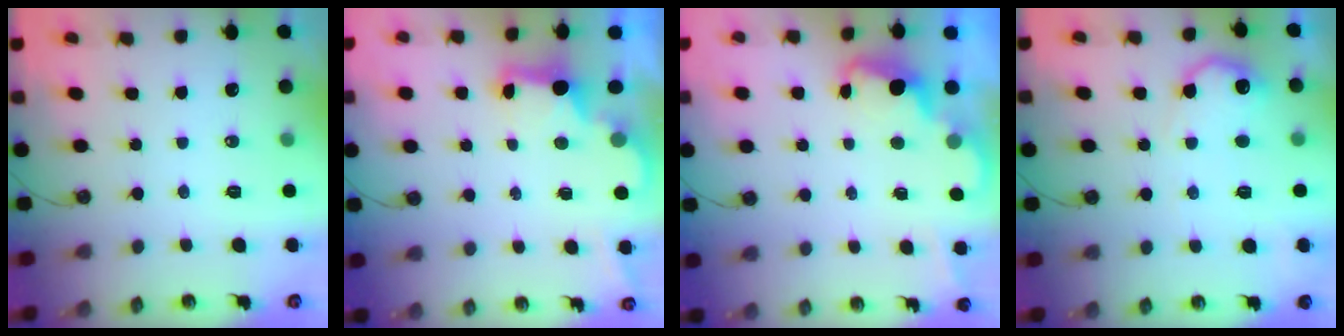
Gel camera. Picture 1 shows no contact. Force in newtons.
{"total": 2.3, "press": 2.2, "slide": 0.7}
{"total": 2.4, "press": 2.3, "slide": 0.5}
{"total": 11.2, "press": 11.2, "slide": 0.4}